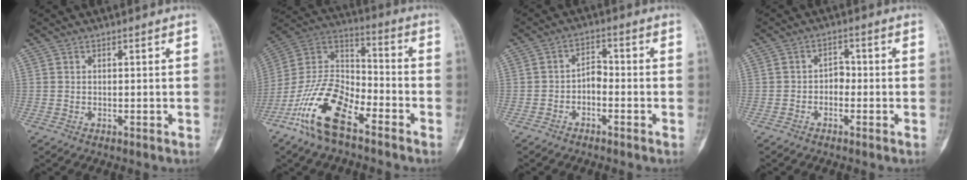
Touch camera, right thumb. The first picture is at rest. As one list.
[{"total": 16.9, "force": [-9.9, 7.3, 11.5], "torque": [-0.218, 0.062, -0.197]}, {"total": 3.5, "force": [-1.6, 2.1, 2.2], "torque": [-0.027, 0.028, -0.036]}, {"total": 2.7, "force": [-0.9, 2.0, 1.5], "torque": [-0.007, 0.017, -0.025]}]